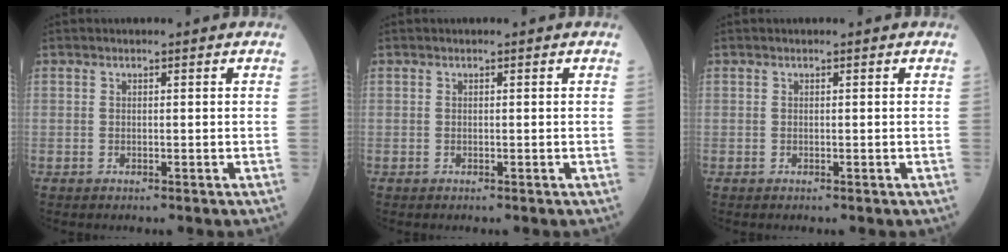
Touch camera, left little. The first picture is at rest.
{"total": 0.0}
{"total": 0.0}